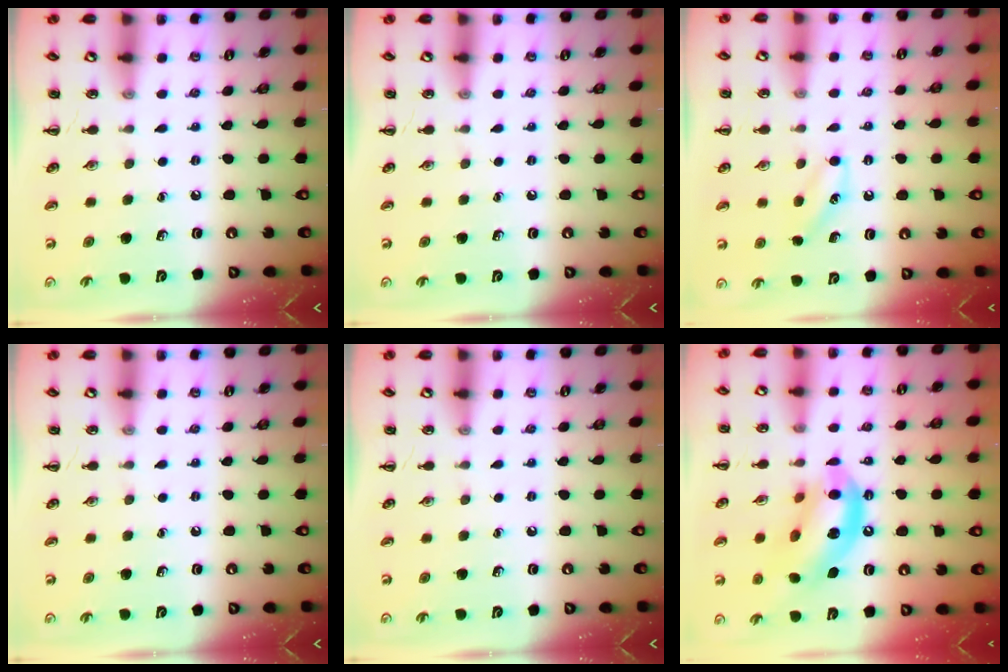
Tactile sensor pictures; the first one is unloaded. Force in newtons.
{"total": 0.0}
{"total": 7.5, "press": 7.2, "slide": 2.0}
{"total": 0.0}
{"total": 0.0}
{"total": 15.2, "press": 14.7, "slide": 4.0}